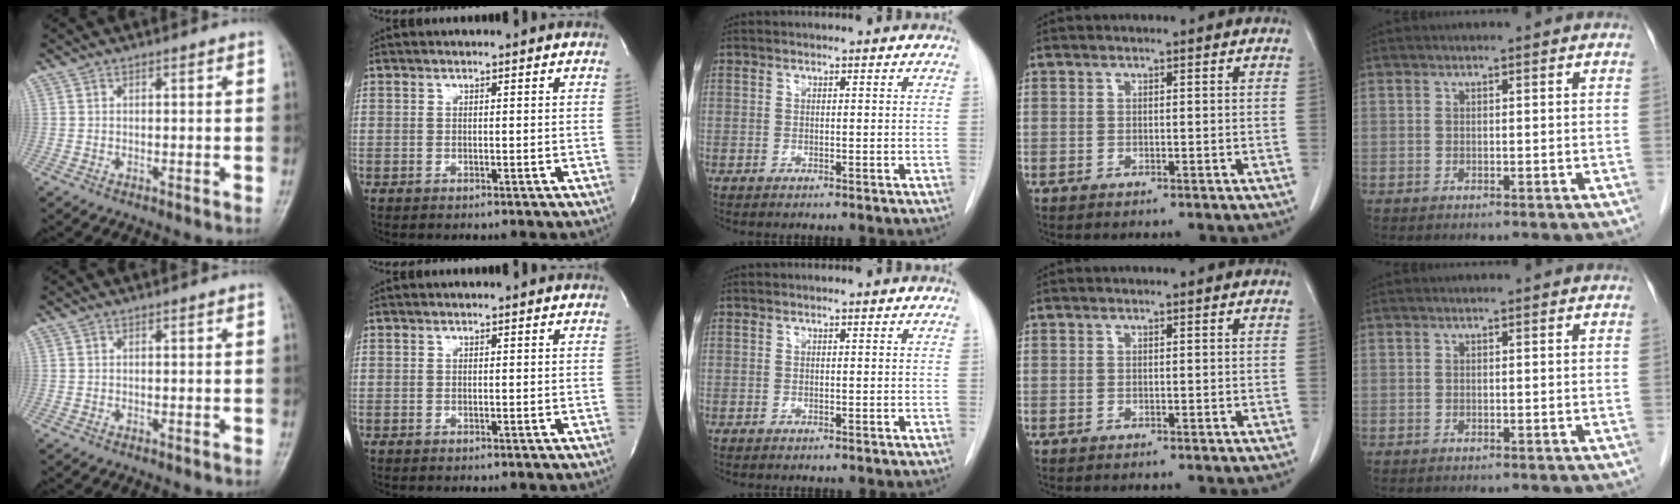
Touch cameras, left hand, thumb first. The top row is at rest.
{}